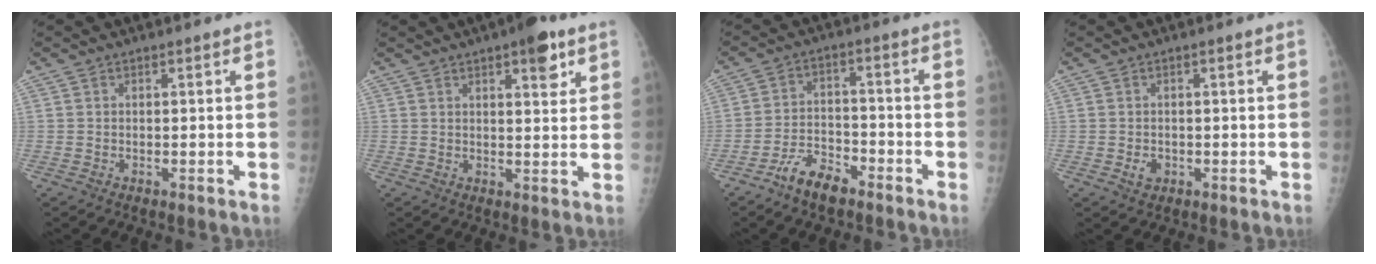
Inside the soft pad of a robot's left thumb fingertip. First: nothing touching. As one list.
[{"total": 6.6, "force": [3.7, 2.3, 5.0], "torque": [-0.050, -0.015, 0.045]}, {"total": 7.1, "force": [-5.3, 3.1, 3.7], "torque": [-0.065, 0.030, -0.099]}, {"total": 1.9, "force": [-0.5, 1.5, 1.0], "torque": [-0.010, 0.002, -0.004]}]